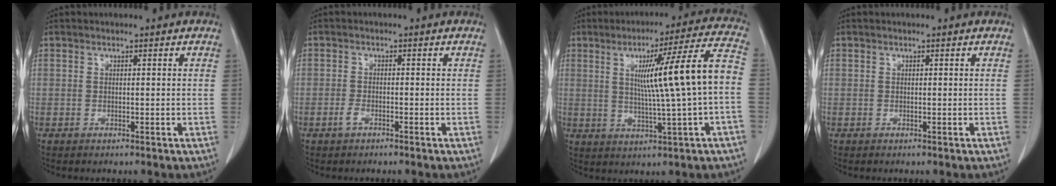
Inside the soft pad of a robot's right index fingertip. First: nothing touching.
{"total": 1.4, "force": [-0.9, 0.5, 0.9], "torque": [-0.019, 0.001, -0.018]}
{"total": 14.1, "force": [0.5, -0.8, 14.1], "torque": [-0.209, 0.014, 0.010]}
{"total": 0.0}